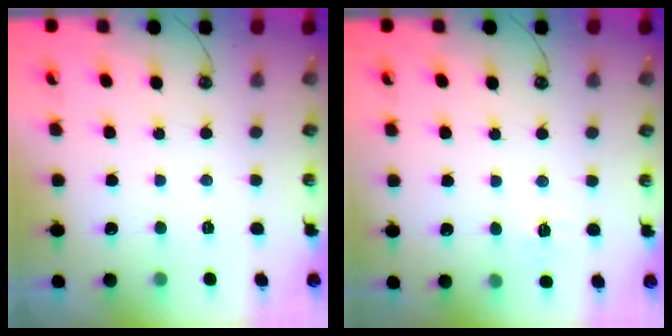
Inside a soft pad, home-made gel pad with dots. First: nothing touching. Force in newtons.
{"total": 5.7, "press": 5.7, "slide": 0.5}